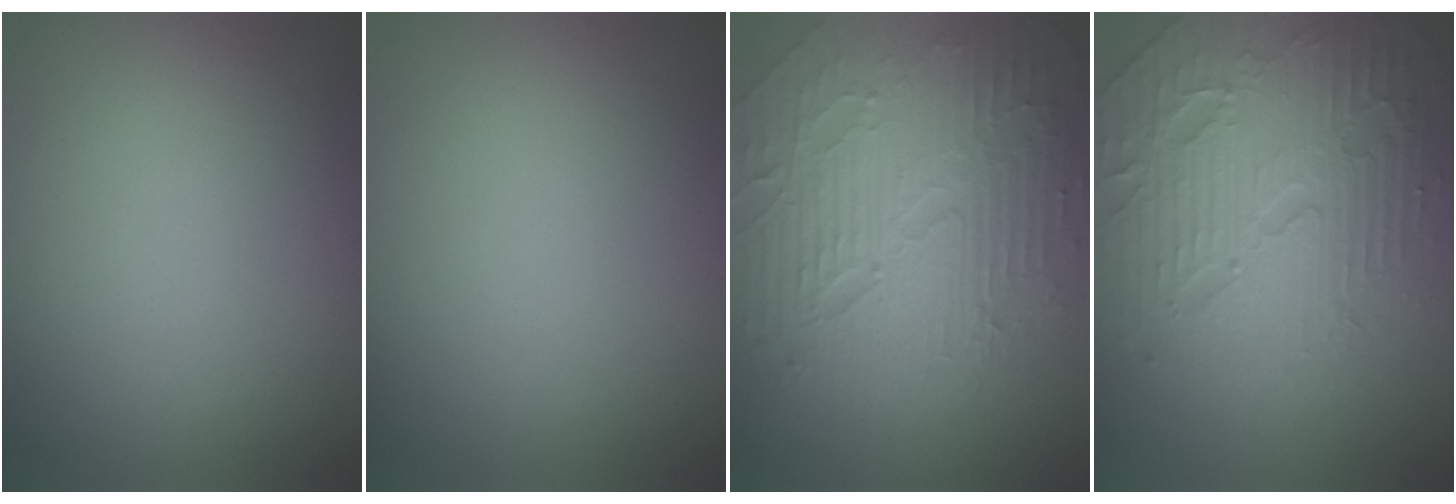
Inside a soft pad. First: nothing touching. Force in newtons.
{"total": 0.0}
{"total": 9.4, "press": 6.2, "slide": 7.1}
{"total": 5.6, "press": 5.4, "slide": 1.4}